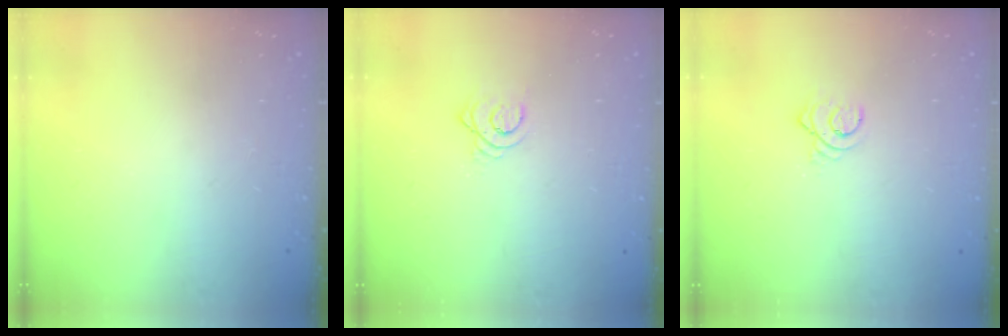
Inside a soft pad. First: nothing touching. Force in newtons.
{"total": 3.4, "press": 3.4, "slide": 0.5}
{"total": 3.2, "press": 3.2, "slide": 0.3}